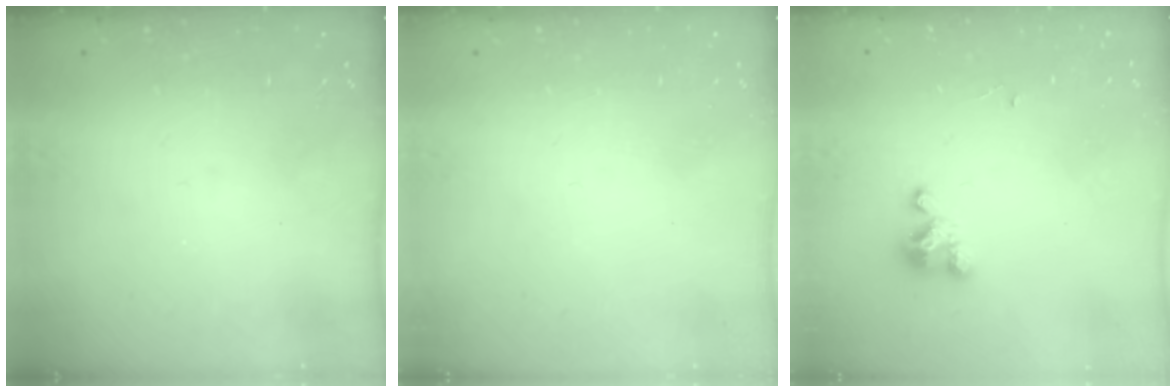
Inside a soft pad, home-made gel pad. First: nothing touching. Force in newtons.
{"total": 0.0}
{"total": 3.2, "press": 3.2, "slide": 0.3}